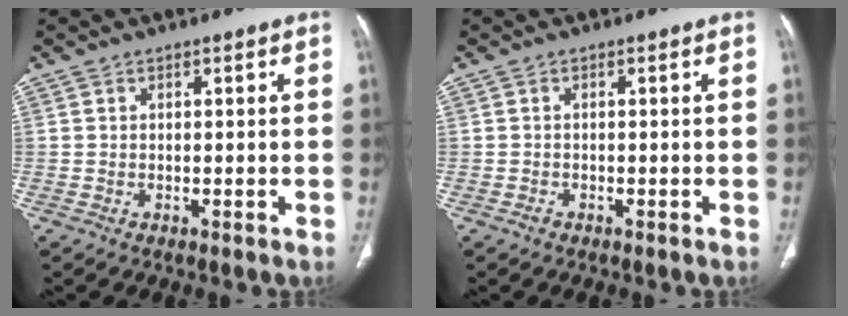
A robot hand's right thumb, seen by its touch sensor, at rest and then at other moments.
{"total": 0.8, "force": [-0.5, 0.5, 0.3], "torque": [-0.007, 0.002, -0.011]}